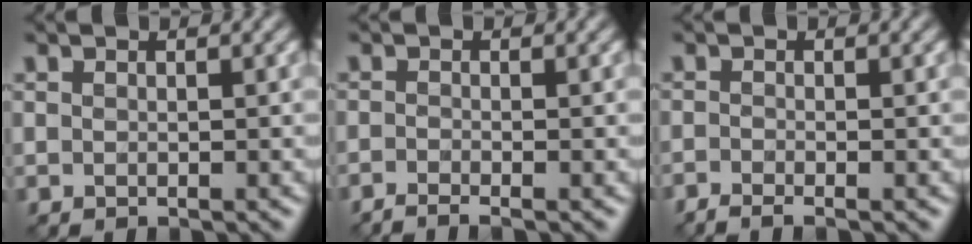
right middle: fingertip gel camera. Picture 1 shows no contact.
{"total": 1.6, "force": [-1.4, -0.2, 0.8], "torque": [-0.020, -0.008, -0.035]}
{"total": 1.6, "force": [-1.4, 0.0, 0.9], "torque": [-0.022, -0.008, -0.034]}